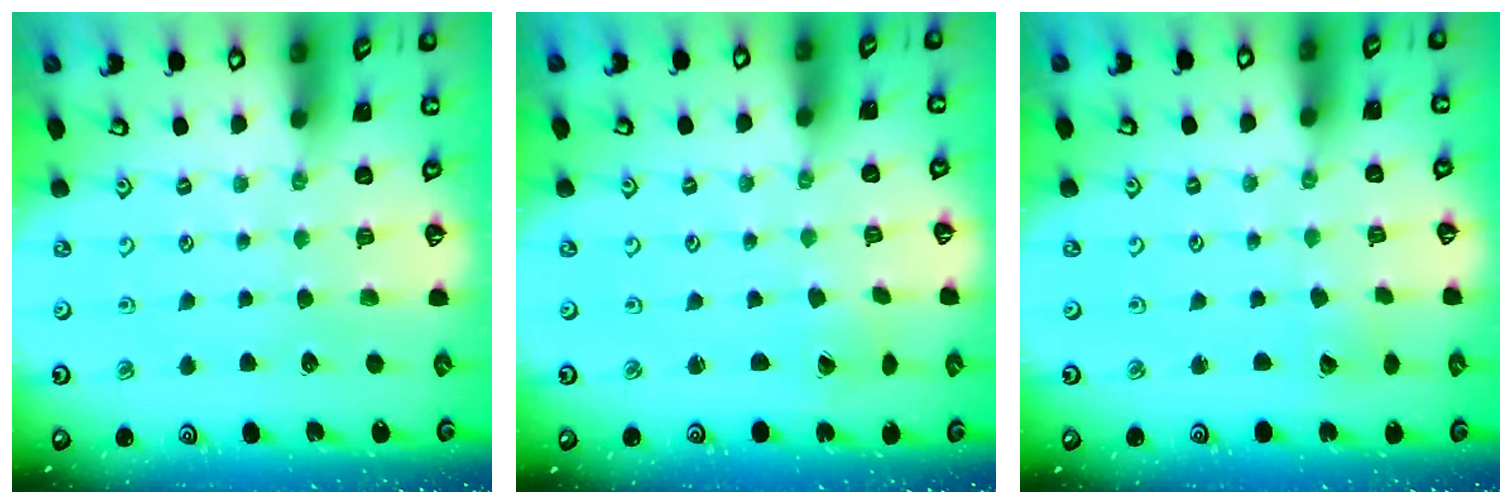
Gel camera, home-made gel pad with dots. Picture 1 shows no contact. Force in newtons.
{"total": 0.6, "press": 0.3, "slide": 0.5}
{"total": 2.3, "press": 2.3, "slide": 0.1}